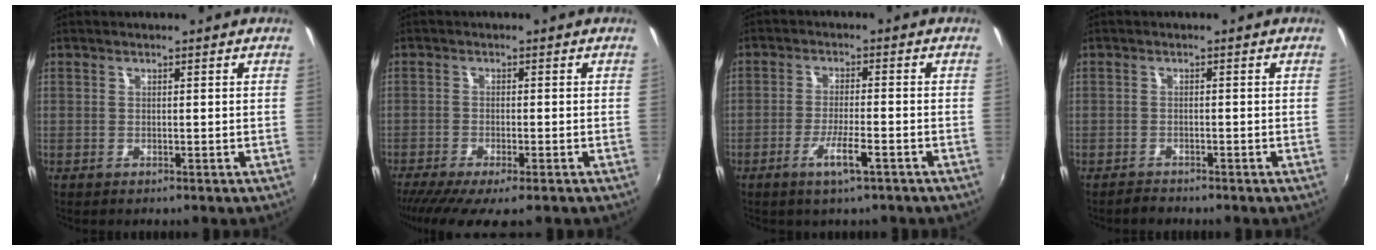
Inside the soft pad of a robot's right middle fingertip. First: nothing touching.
{"total": 9.0, "force": [-6.8, 1.7, 5.7], "torque": [-0.126, -0.041, -0.113]}
{"total": 5.3, "force": [-3.2, 0.9, 4.1], "torque": [-0.086, -0.009, -0.055]}
{"total": 1.6, "force": [-1.5, 0.6, -0.2], "torque": [-0.003, 0.001, -0.027]}